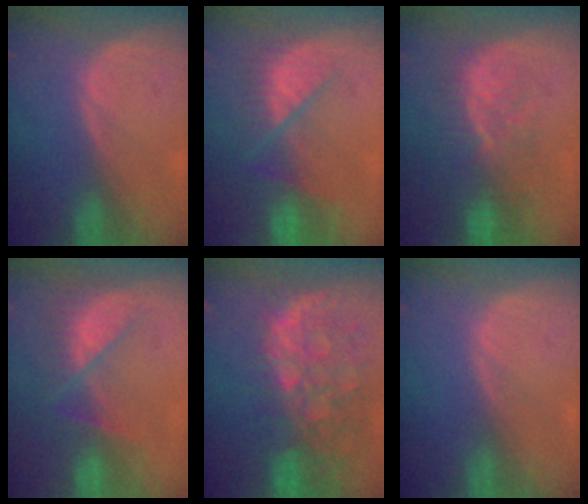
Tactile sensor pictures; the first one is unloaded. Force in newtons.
{"total": 7.9, "press": 7.2, "slide": 3.1}
{"total": 9.7, "press": 8.5, "slide": 4.8}
{"total": 8.2, "press": 7.1, "slide": 4.1}
{"total": 12.6, "press": 10.4, "slide": 7.1}
{"total": 0.0}